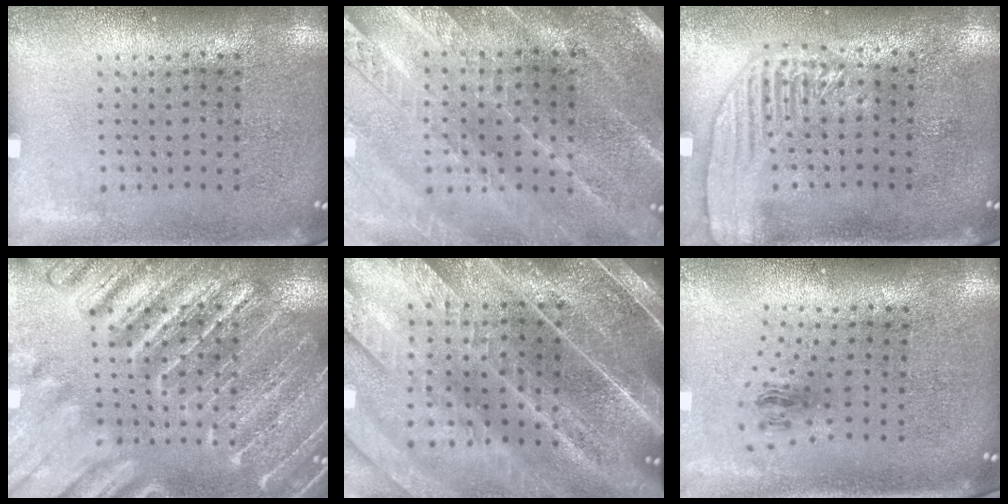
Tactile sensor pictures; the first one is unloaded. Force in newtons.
{"total": 2.4, "press": 2.4, "slide": 0.4}
{"total": 2.1, "press": 1.9, "slide": 0.9}
{"total": 4.1, "press": 4.0, "slide": 0.5}
{"total": 4.9, "press": 4.4, "slide": 2.3}
{"total": 0.9, "press": 0.4, "slide": 0.9}